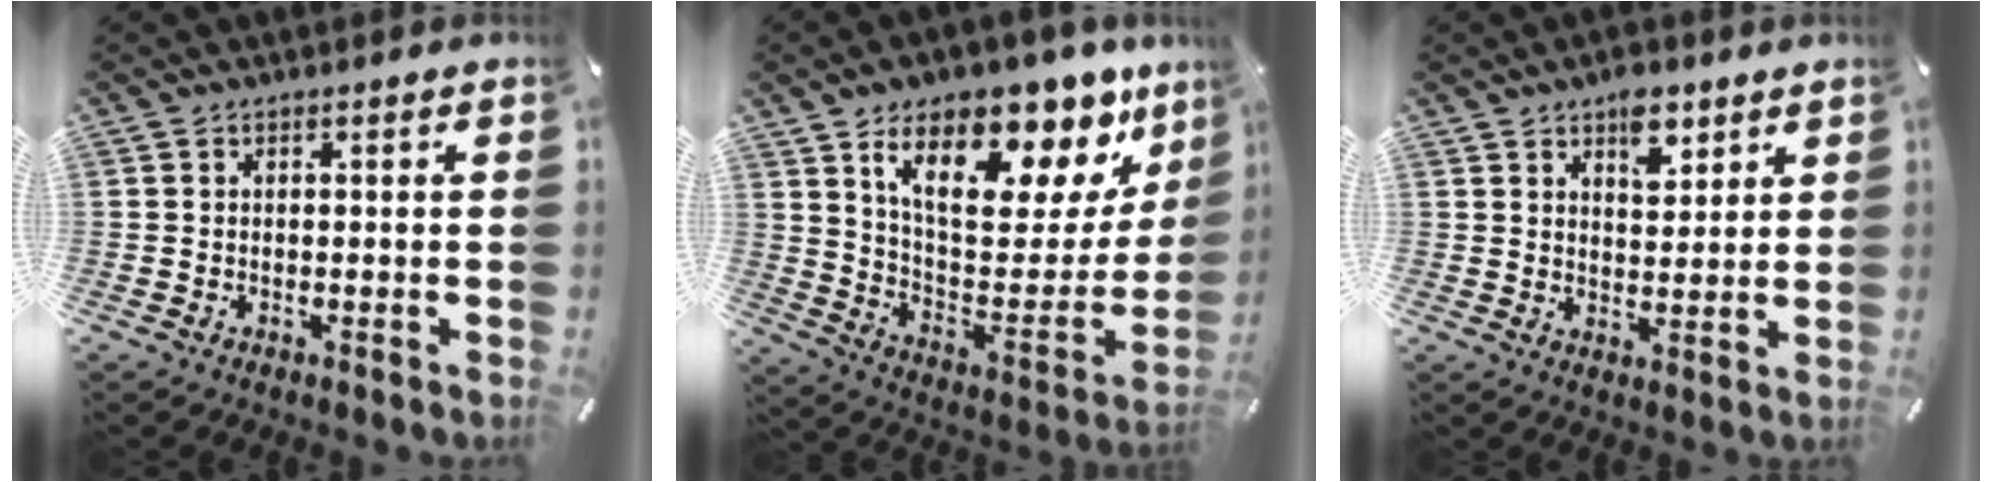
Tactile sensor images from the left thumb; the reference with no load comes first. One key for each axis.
{"total": 22.8, "fx": 14.6, "fy": 10.3, "fz": 14.2, "tx": -0.207, "ty": -0.092, "tz": 0.239}
{"total": 6.9, "fx": 4.4, "fy": 3.9, "fz": 3.6, "tx": -0.027, "ty": -0.023, "tz": 0.070}